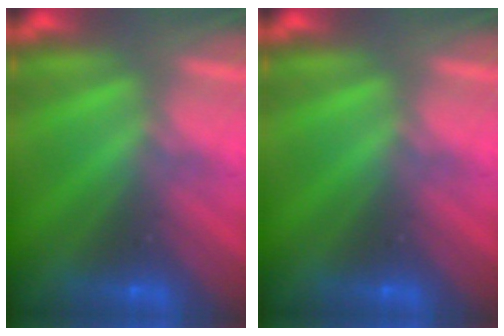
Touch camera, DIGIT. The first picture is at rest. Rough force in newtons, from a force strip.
{"total": 0.0}